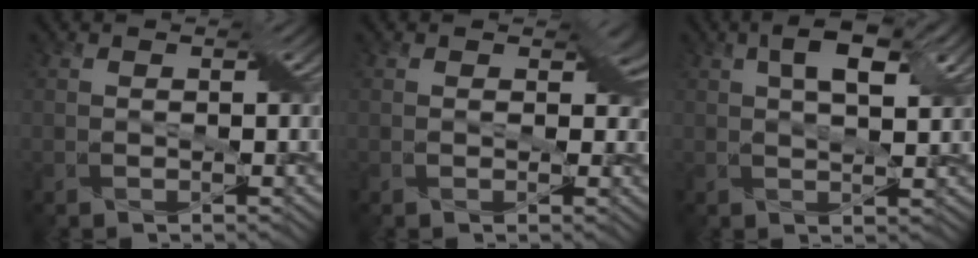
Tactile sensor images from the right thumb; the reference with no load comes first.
{"total": 2.1, "force": [0.9, 1.6, 1.1], "torque": [-0.016, -0.006, 0.011]}
{"total": 6.0, "force": [2.4, 2.4, 5.0], "torque": [-0.087, 0.006, 0.039]}